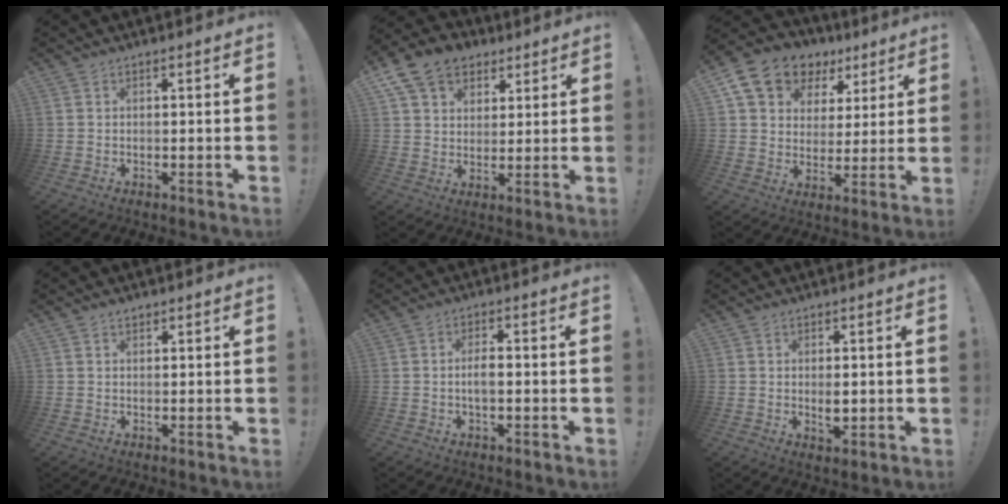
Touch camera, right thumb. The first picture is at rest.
{"total": 13.5, "force": [7.3, 10.0, 5.3], "torque": [-0.083, -0.033, 0.143]}
{"total": 14.5, "force": [8.7, 10.0, 5.9], "torque": [-0.098, -0.050, 0.167]}
{"total": 1.0, "force": [0.8, 0.5, 0.3], "torque": [-0.004, -0.002, 0.016]}
{"total": 3.6, "force": [-0.8, 1.3, 3.3], "torque": [-0.068, 0.007, -0.018]}
{"total": 3.2, "force": [0.3, 1.7, 2.7], "torque": [-0.030, -0.005, 0.004]}